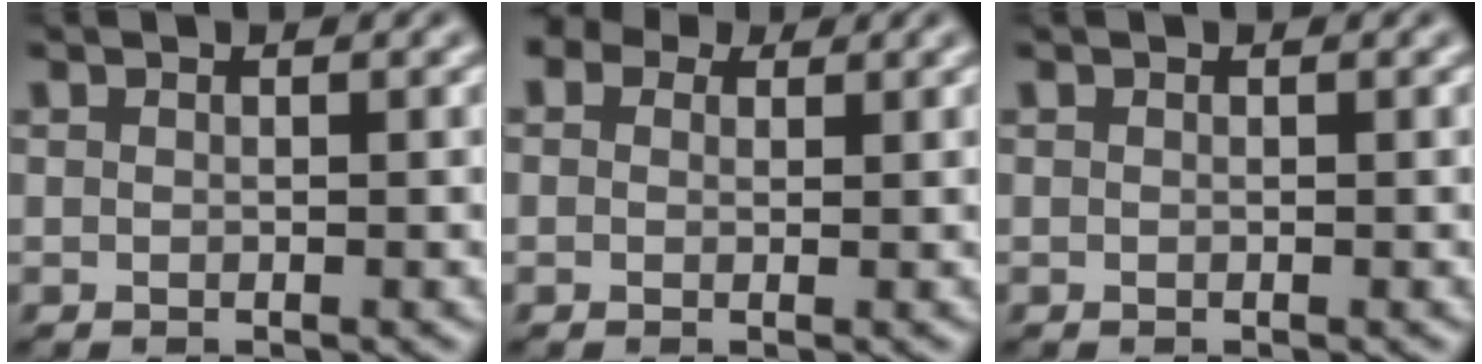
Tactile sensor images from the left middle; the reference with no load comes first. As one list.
[{"total": 2.4, "force": [1.4, 1.5, 1.2], "torque": [-0.022, -0.005, 0.002]}, {"total": 0.0}]